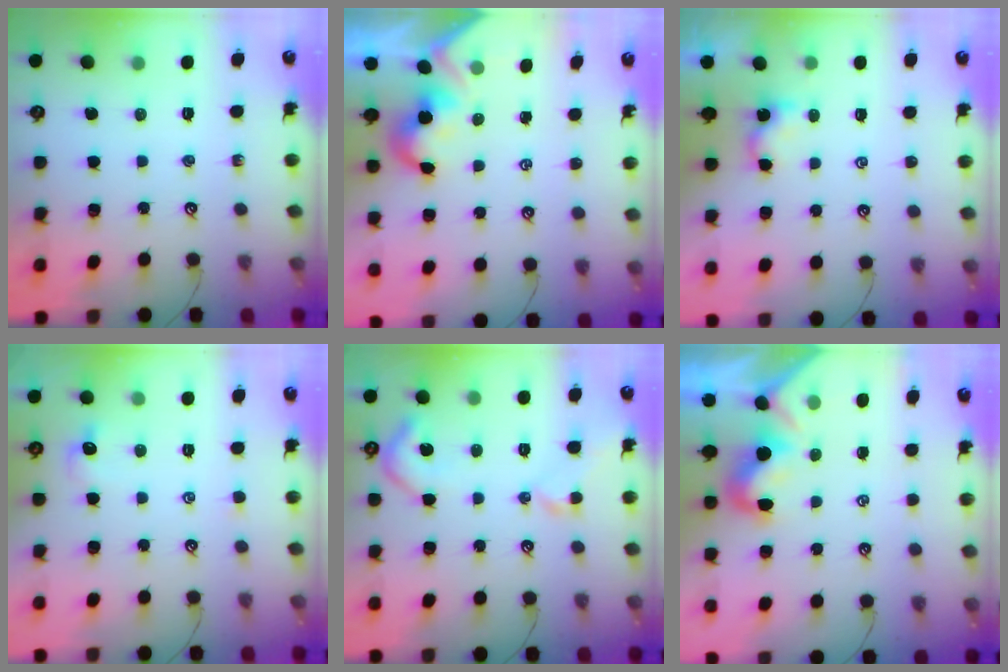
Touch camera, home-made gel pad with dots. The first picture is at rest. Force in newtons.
{"total": 2.1, "press": 2.1, "slide": 0.4}
{"total": 0.8, "press": 0.8, "slide": 0.1}
{"total": 1.0, "press": 0.9, "slide": 0.4}
{"total": 5.8, "press": 5.7, "slide": 1.0}
{"total": 0.6, "press": 0.1, "slide": 0.6}